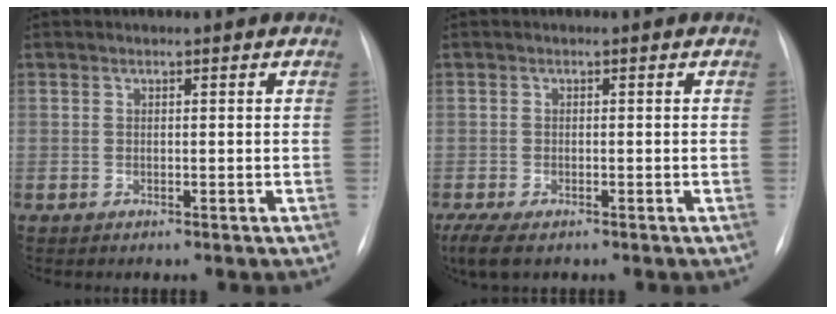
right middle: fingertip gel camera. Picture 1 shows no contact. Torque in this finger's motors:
{"motor_torque": [0.66, -0.67, 0.14, 0.06]}